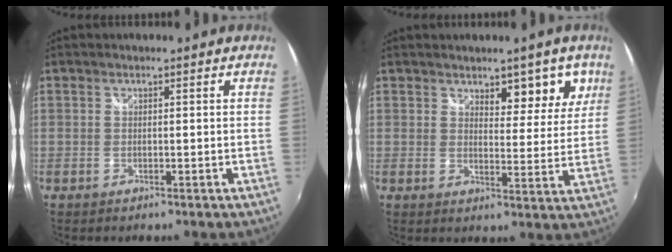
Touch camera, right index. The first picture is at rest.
{"total": 6.9, "force": [4.6, 3.3, 3.9], "torque": [-0.043, 0.007, 0.068]}